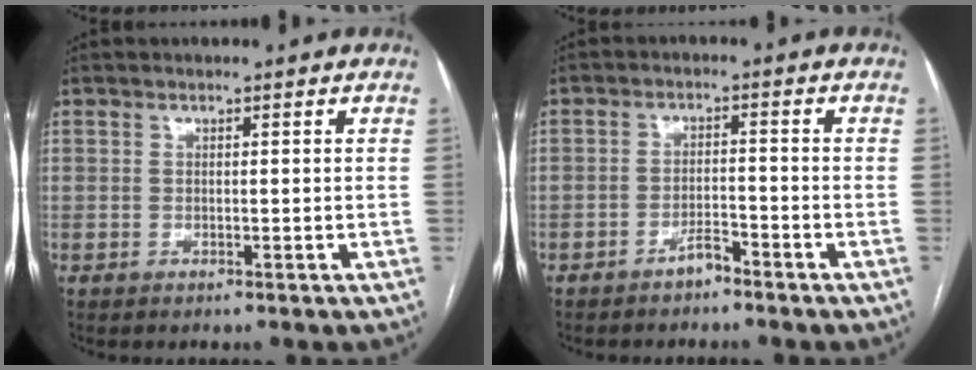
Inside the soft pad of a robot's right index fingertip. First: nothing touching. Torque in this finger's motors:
{"motor_torque": [0.20, -0.21, 0.11, 0.02]}